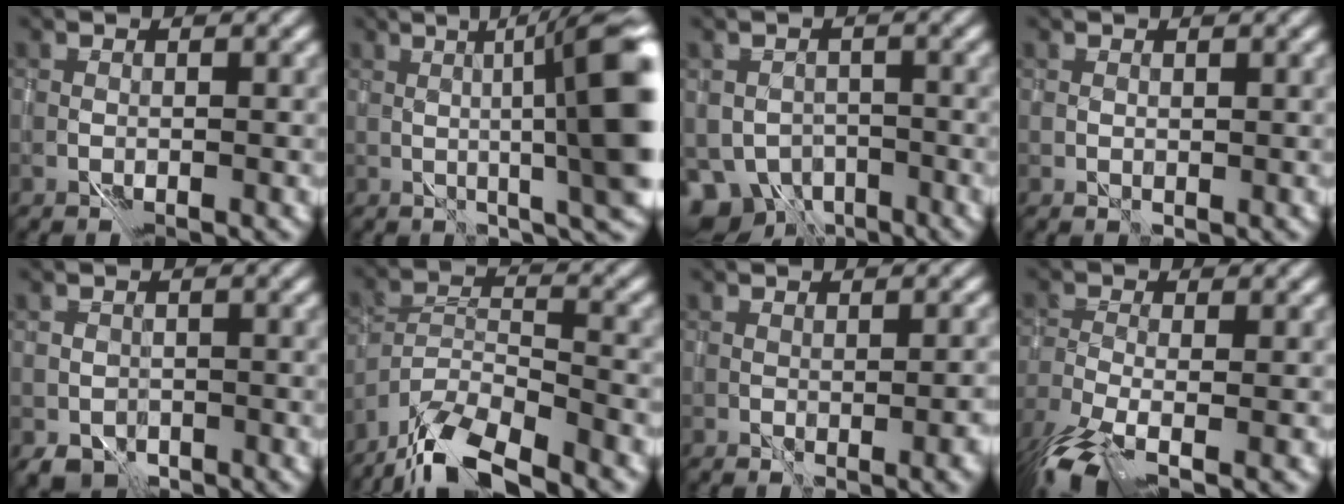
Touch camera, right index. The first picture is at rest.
{"total": 10.8, "force": [2.4, 1.6, 10.4], "torque": [-0.123, 0.021, 0.042]}
{"total": 4.6, "force": [-2.4, 3.6, 1.8], "torque": [-0.019, -0.015, -0.036]}
{"total": 1.3, "force": [1.3, 0.0, -0.2], "torque": [0.005, 0.005, 0.025]}
{"total": 2.0, "force": [-0.9, 1.6, 0.8], "torque": [-0.004, -0.001, -0.015]}
{"total": 8.3, "force": [-6.8, 1.8, 4.3], "torque": [-0.075, 0.005, -0.120]}
{"total": 2.6, "force": [0.1, 0.6, 2.5], "torque": [-0.027, 0.003, 0.014]}
{"total": 6.8, "force": [-4.1, 2.2, 5.0], "torque": [-0.099, -0.030, -0.073]}